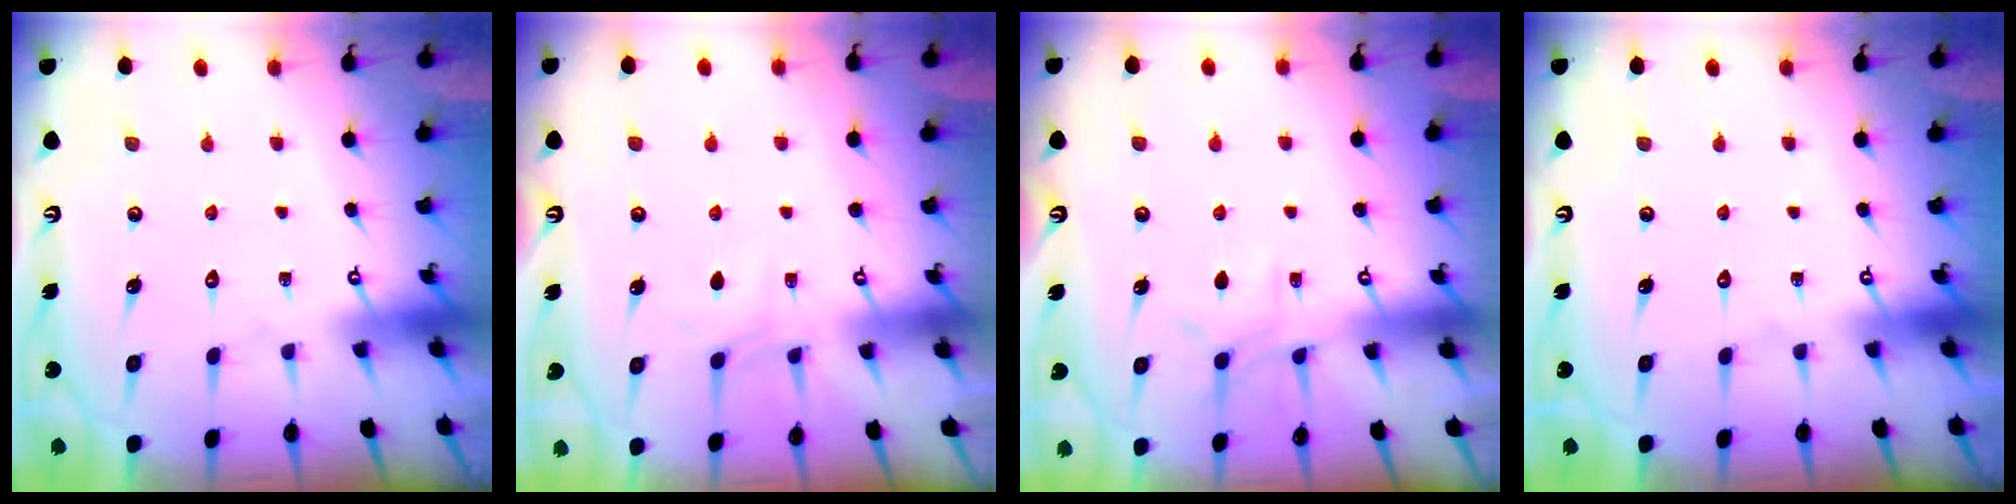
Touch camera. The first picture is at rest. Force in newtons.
{"total": 4.3, "press": 4.3, "slide": 0.5}
{"total": 5.4, "press": 5.4, "slide": 0.6}
{"total": 0.0}